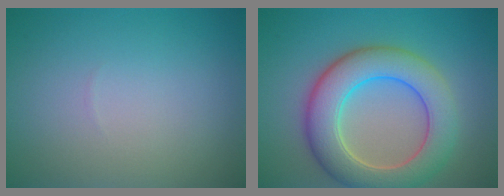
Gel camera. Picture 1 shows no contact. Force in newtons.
{"total": 7.9, "press": 7.9, "slide": 0.5}